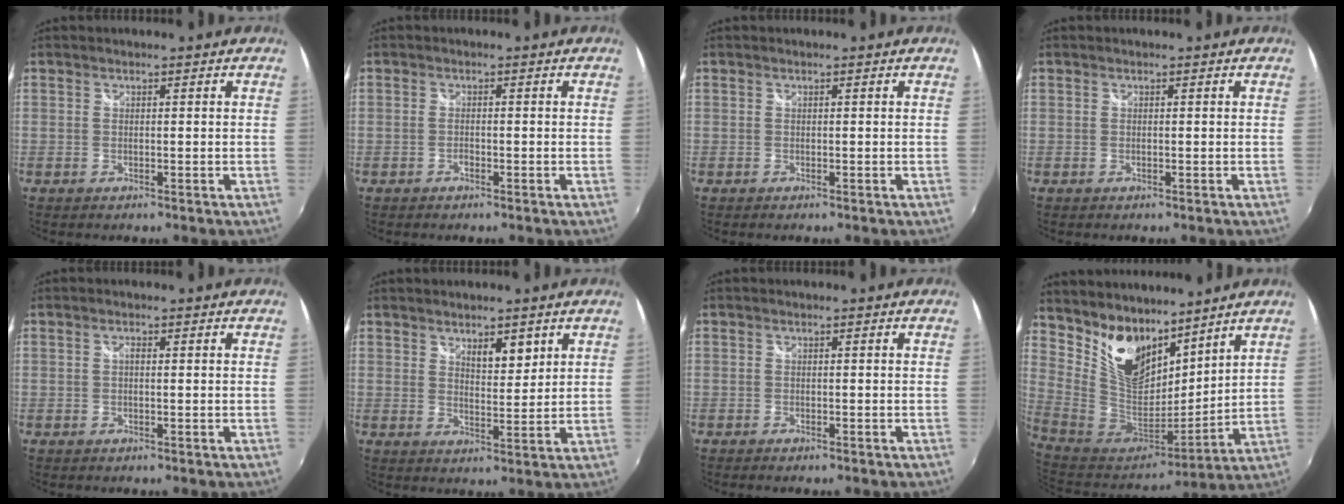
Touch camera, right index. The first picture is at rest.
{"total": 0.9, "force": [-0.6, 0.5, 0.5], "torque": [-0.011, 0.001, -0.012]}
{"total": 0.0}
{"total": 0.0}
{"total": 0.8, "force": [0.1, 0.2, 0.8], "torque": [-0.014, 0.004, -0.001]}
{"total": 4.5, "force": [2.9, 1.7, 3.0], "torque": [-0.042, -0.001, 0.047]}
{"total": 1.3, "force": [-1.1, 0.3, 0.6], "torque": [-0.016, -0.007, -0.021]}
{"total": 16.2, "force": [11.3, 8.7, 7.8], "torque": [-0.167, -0.001, 0.227]}